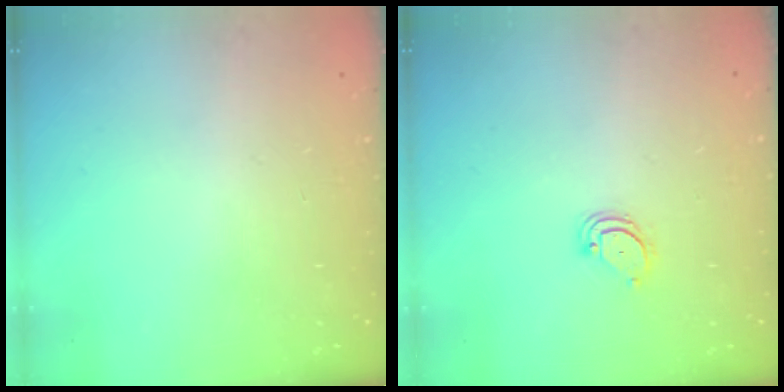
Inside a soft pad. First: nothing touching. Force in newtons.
{"total": 3.9, "press": 3.9, "slide": 0.2}